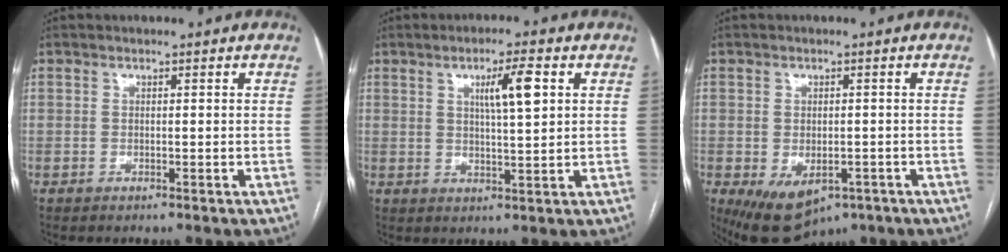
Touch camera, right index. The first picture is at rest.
{"total": 6.1, "force": [2.1, 0.5, 5.7], "torque": [-0.096, 0.003, 0.035]}
{"total": 9.0, "force": [-4.7, 5.3, 5.7], "torque": [-0.087, -0.009, -0.059]}